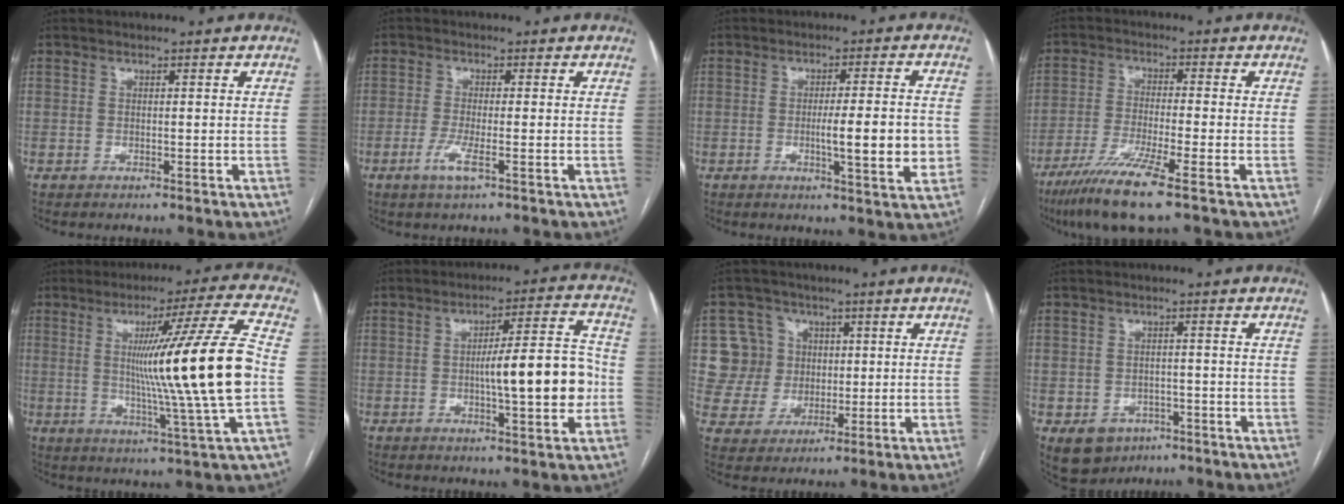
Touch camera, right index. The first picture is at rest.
{"total": 3.5, "force": [-1.5, 0.3, 3.1], "torque": [-0.066, -0.007, -0.031]}
{"total": 8.7, "force": [-1.2, 0.8, 8.6], "torque": [-0.123, -0.007, -0.019]}
{"total": 10.0, "force": [-6.5, -0.7, 7.6], "torque": [-0.146, -0.029, -0.118]}
{"total": 18.4, "force": [0.2, -3.0, 18.2], "torque": [-0.286, -0.014, -0.007]}
{"total": 12.1, "force": [-1.6, 1.7, 11.9], "torque": [-0.177, 0.017, -0.020]}
{"total": 8.6, "force": [1.8, 8.4, 0.8], "torque": [-0.019, 0.026, 0.038]}
{"total": 6.5, "force": [-3.4, 5.2, 1.9], "torque": [-0.035, 0.006, -0.041]}